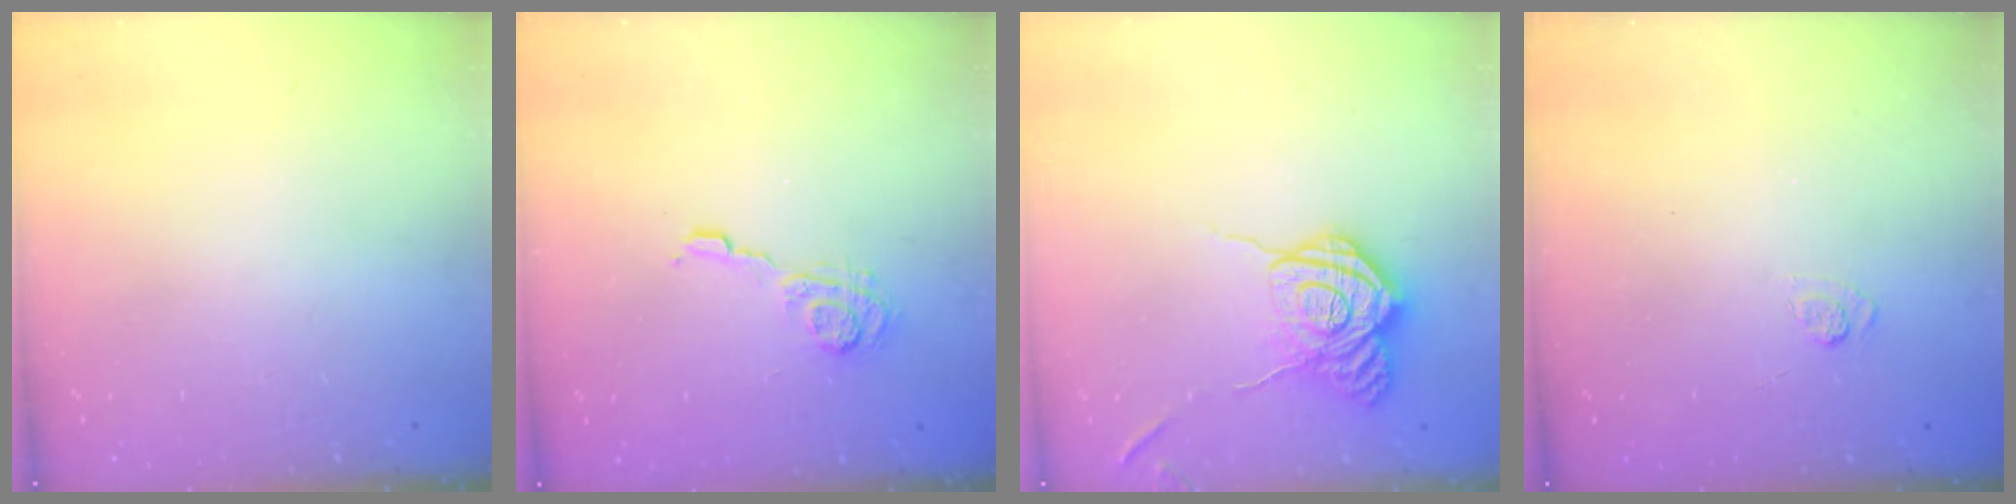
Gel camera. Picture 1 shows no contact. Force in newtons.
{"total": 6.1, "press": 6.1, "slide": 0.7}
{"total": 17.0, "press": 17.0, "slide": 0.9}
{"total": 2.2, "press": 1.8, "slide": 1.3}